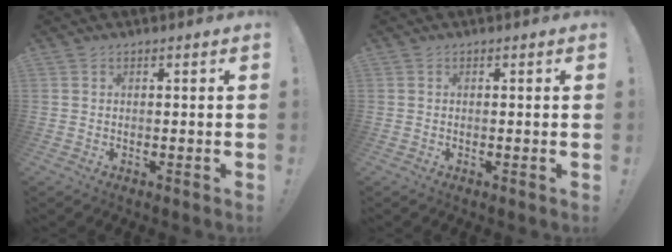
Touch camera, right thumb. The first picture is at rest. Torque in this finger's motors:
{"motor_torque": [-0.01, -0.01, 0.05, -0.01, 0.02]}